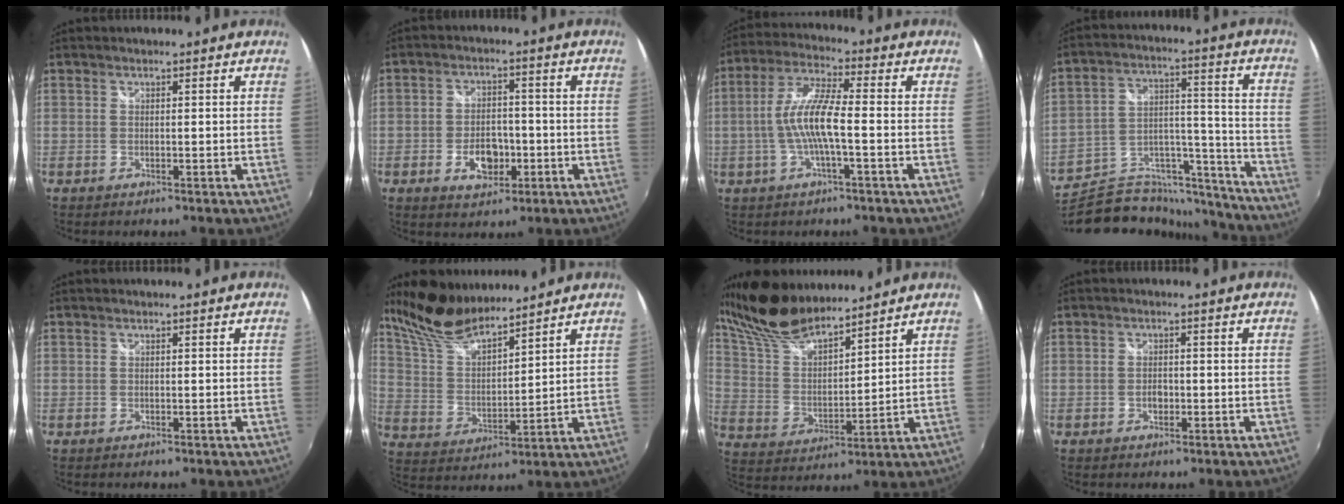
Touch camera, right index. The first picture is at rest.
{"total": 6.9, "force": [-2.5, 4.5, 4.6], "torque": [-0.088, 0.006, -0.033]}
{"total": 9.4, "force": [-1.8, 1.3, 9.1], "torque": [-0.192, 0.007, -0.033]}
{"total": 18.9, "force": [-16.4, 7.8, 5.3], "torque": [-0.082, 0.059, -0.240]}
{"total": 0.0}
{"total": 13.3, "force": [11.3, 3.2, 6.1], "torque": [-0.123, 0.010, 0.225]}
{"total": 17.1, "force": [14.2, 4.9, 8.2], "torque": [-0.164, 0.020, 0.279]}
{"total": 1.7, "force": [-0.6, 1.3, 1.0], "torque": [-0.017, 0.002, -0.011]}